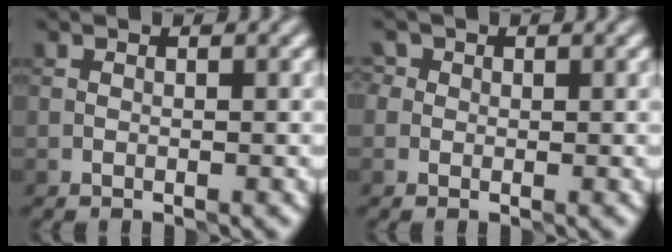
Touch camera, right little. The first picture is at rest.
{"total": 2.1, "force": [1.1, 1.7, 0.7], "torque": [0.007, 0.015, -0.012]}